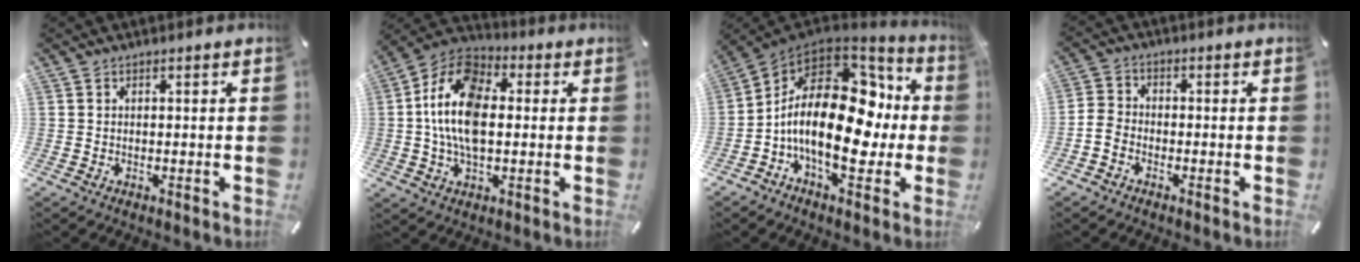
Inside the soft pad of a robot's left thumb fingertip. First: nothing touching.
{"total": 15.0, "force": [0.2, 9.4, 11.7], "torque": [-0.253, 0.005, -0.001]}
{"total": 21.9, "force": [-2.4, 12.1, 18.0], "torque": [-0.326, 0.006, -0.038]}
{"total": 3.4, "force": [-2.1, 2.4, 1.1], "torque": [-0.022, 0.013, -0.041]}